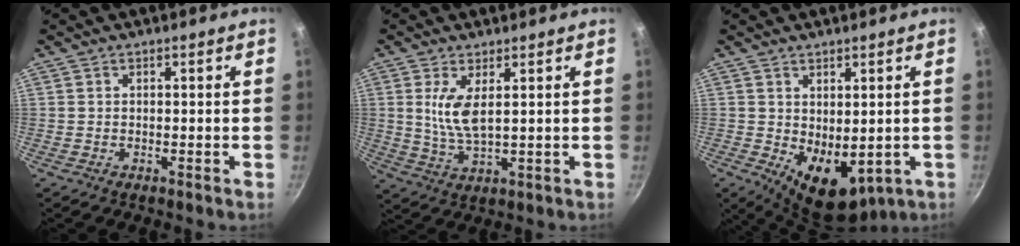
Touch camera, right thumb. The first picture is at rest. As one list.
[{"total": 6.6, "force": [1.8, 2.4, 5.8], "torque": [-0.118, -0.017, 0.042]}, {"total": 9.2, "force": [-0.3, 5.7, 7.2], "torque": [-0.085, -0.021, 0.017]}]